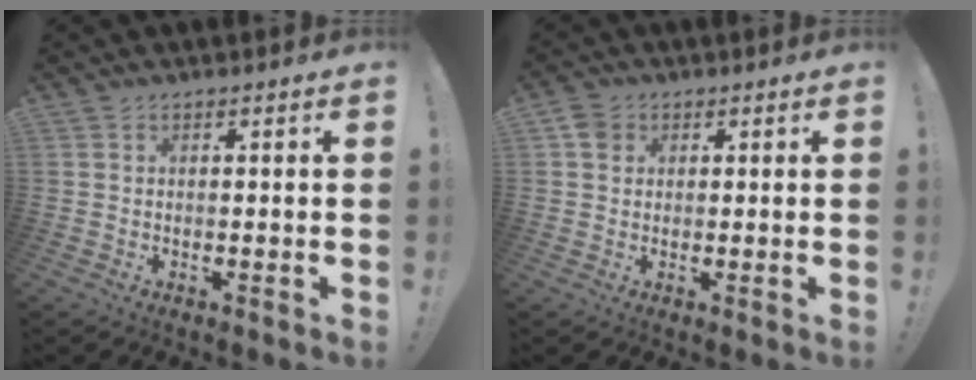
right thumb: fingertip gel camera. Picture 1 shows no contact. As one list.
[{"total": 3.8, "force": [1.4, 3.2, 1.4], "torque": [-0.009, -0.002, 0.025]}]